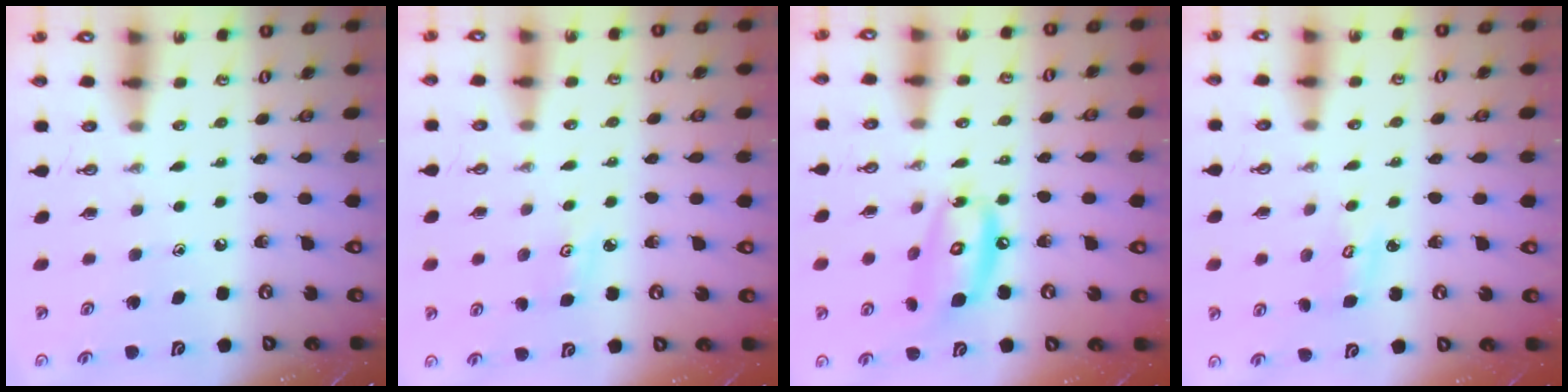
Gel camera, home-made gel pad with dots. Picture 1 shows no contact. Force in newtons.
{"total": 3.3, "press": 3.3, "slide": 0.3}
{"total": 12.2, "press": 12.1, "slide": 1.2}
{"total": 3.1, "press": 3.0, "slide": 0.3}